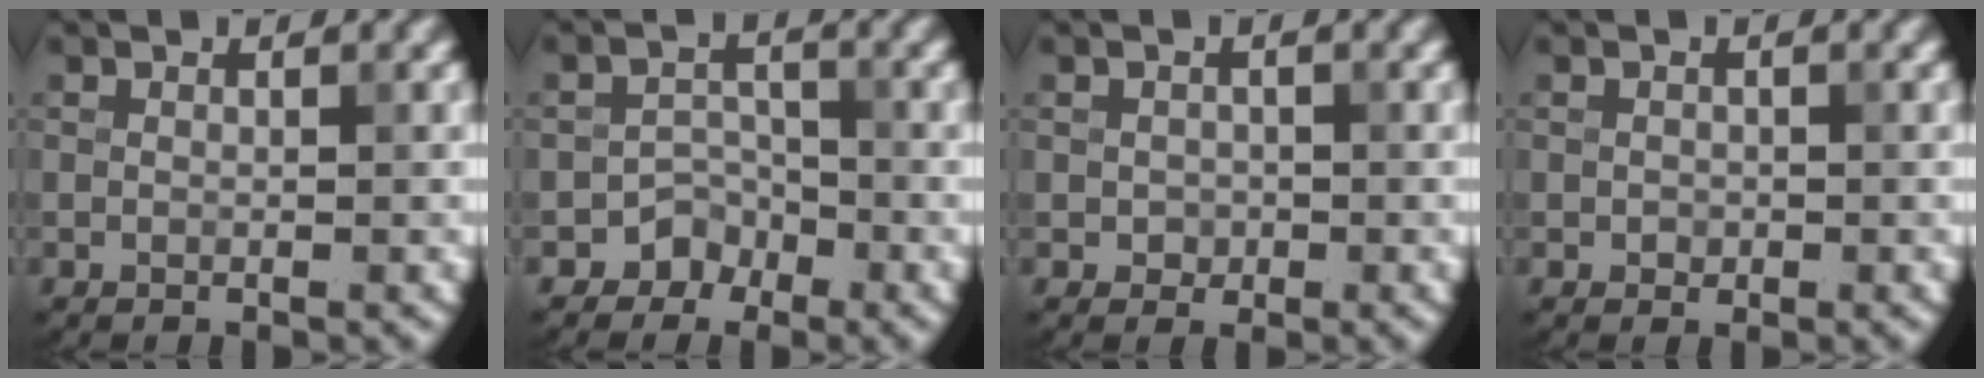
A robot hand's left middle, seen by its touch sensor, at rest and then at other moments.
{"total": 2.2, "force": [-1.5, 1.6, 0.2], "torque": [0.010, 0.012, -0.026]}
{"total": 1.1, "force": [-0.2, 1.0, 0.5], "torque": [-0.007, -0.005, -0.004]}
{"total": 0.7, "force": [-0.1, 0.6, 0.2], "torque": [-0.001, -0.004, -0.003]}